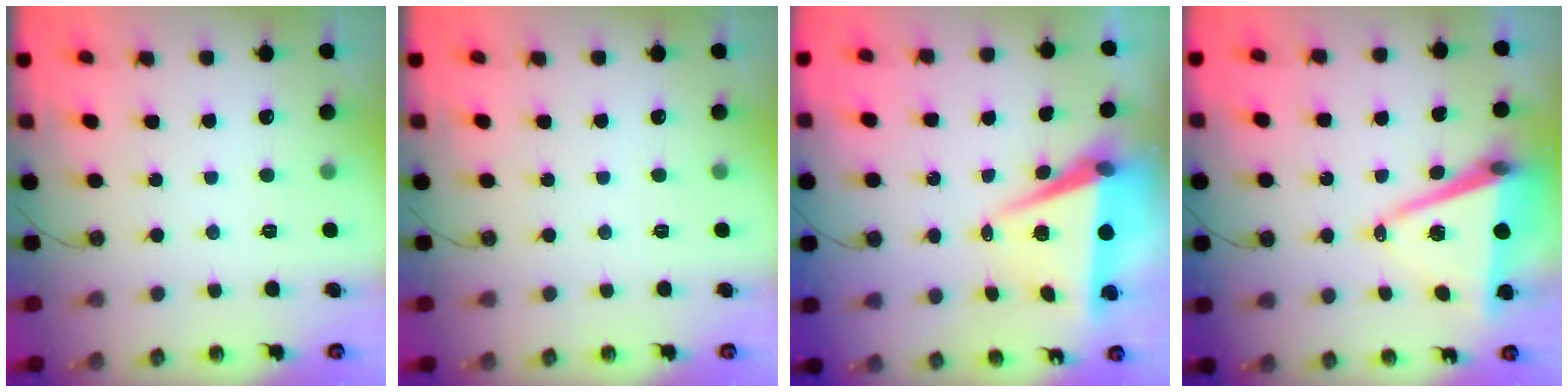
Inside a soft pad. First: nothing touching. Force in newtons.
{"total": 0.0}
{"total": 8.1, "press": 6.9, "slide": 4.2}
{"total": 11.0, "press": 10.2, "slide": 4.1}